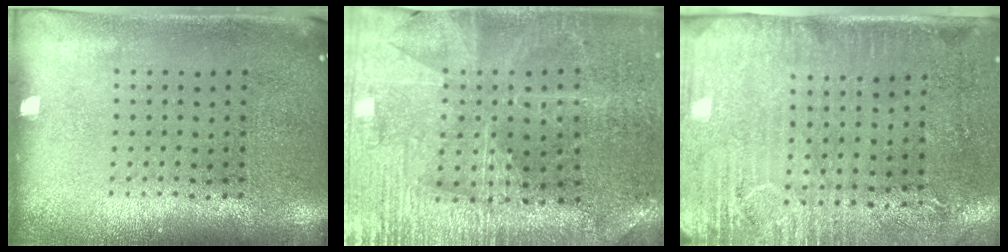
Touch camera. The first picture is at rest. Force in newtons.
{"total": 2.0, "press": 2.0, "slide": 0.3}
{"total": 2.9, "press": 2.4, "slide": 1.6}